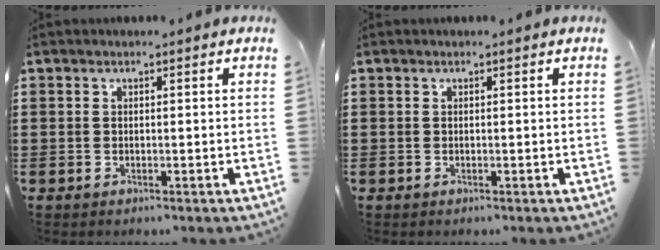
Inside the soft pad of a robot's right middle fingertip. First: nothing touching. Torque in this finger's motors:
{"motor_torque": [0.00, 0.00, 0.10, -0.01]}